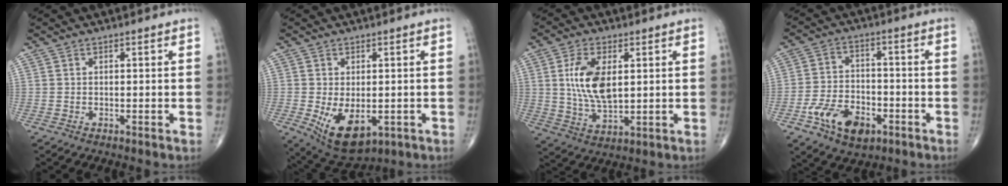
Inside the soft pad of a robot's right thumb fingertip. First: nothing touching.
{"total": 9.8, "force": [-2.3, 5.5, 7.7], "torque": [-0.120, -0.015, -0.018]}
{"total": 10.9, "force": [2.1, 5.5, 9.1], "torque": [-0.174, -0.014, 0.046]}
{"total": 11.1, "force": [-5.2, 6.8, 7.1], "torque": [-0.110, 0.024, -0.089]}